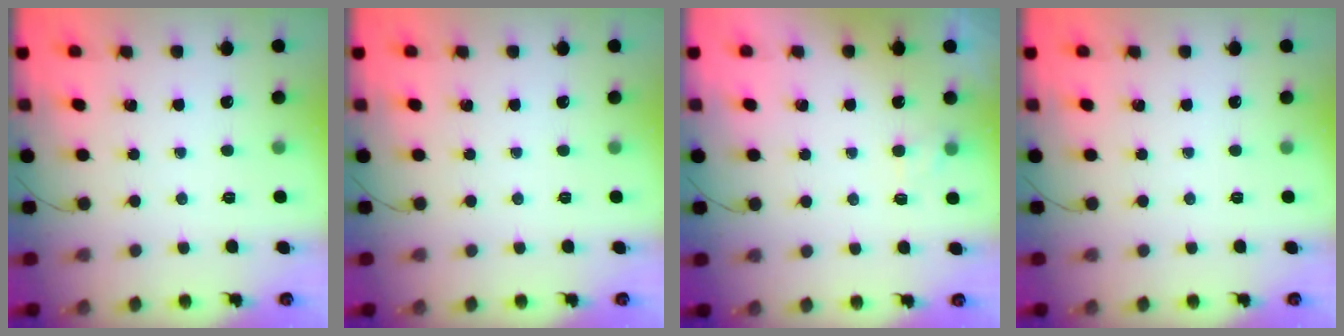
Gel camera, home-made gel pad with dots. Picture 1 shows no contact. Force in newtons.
{"total": 0.0}
{"total": 1.9, "press": 1.4, "slide": 1.2}
{"total": 0.0}